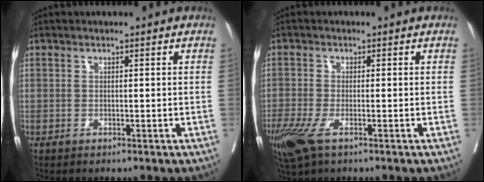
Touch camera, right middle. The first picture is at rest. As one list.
[{"total": 6.4, "force": [-3.7, 2.1, 4.8], "torque": [-0.100, -0.020, -0.071]}]